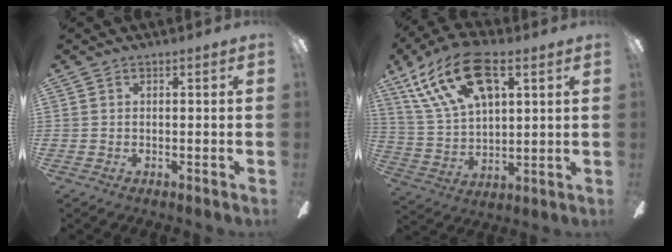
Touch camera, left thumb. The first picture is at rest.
{"total": 19.7, "force": [10.3, 10.2, 13.3], "torque": [-0.262, -0.031, 0.181]}